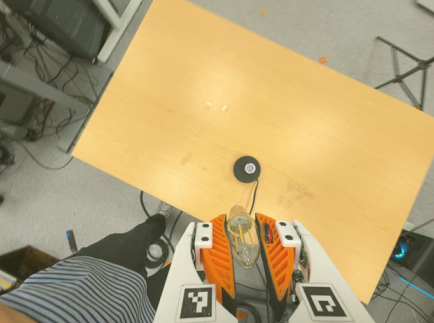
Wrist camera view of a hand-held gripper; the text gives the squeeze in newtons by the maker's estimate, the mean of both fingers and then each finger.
{"total": 24.3, "left": 26.8, "right": 21.8}